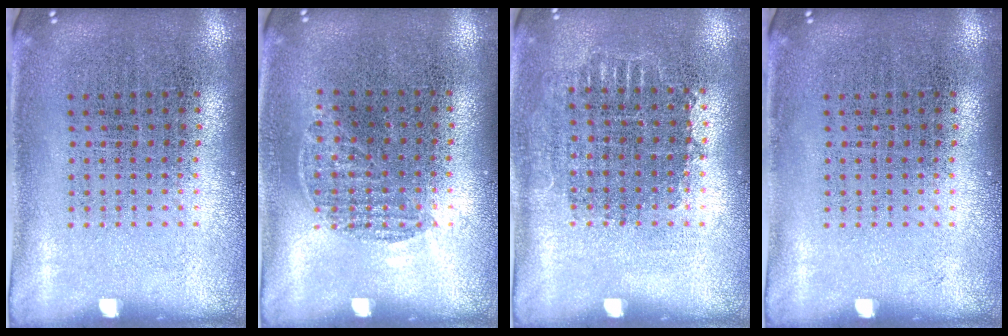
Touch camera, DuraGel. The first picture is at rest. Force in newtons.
{"total": 0.5, "press": 0.4, "slide": 0.4}
{"total": 0.7, "press": 0.7, "slide": 0.3}
{"total": 0.0}